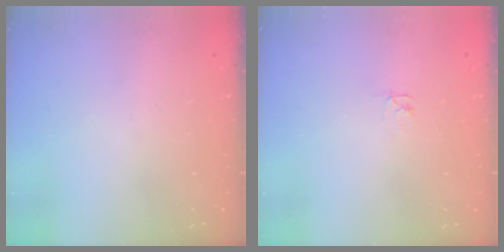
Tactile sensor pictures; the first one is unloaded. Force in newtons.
{"total": 2.1, "press": 2.1, "slide": 0.3}